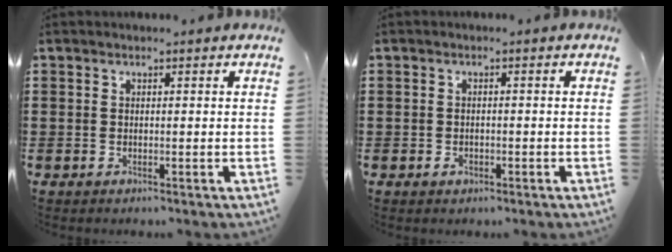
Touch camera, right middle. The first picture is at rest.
{"total": 1.0, "force": [-0.5, 0.7, 0.4], "torque": [-0.010, -0.002, -0.008]}